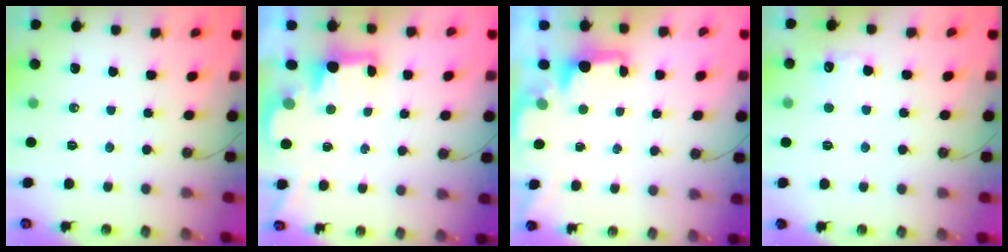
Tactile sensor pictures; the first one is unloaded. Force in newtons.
{"total": 2.3, "press": 2.2, "slide": 0.7}
{"total": 2.1, "press": 1.9, "slide": 0.8}
{"total": 6.9, "press": 6.8, "slide": 1.3}